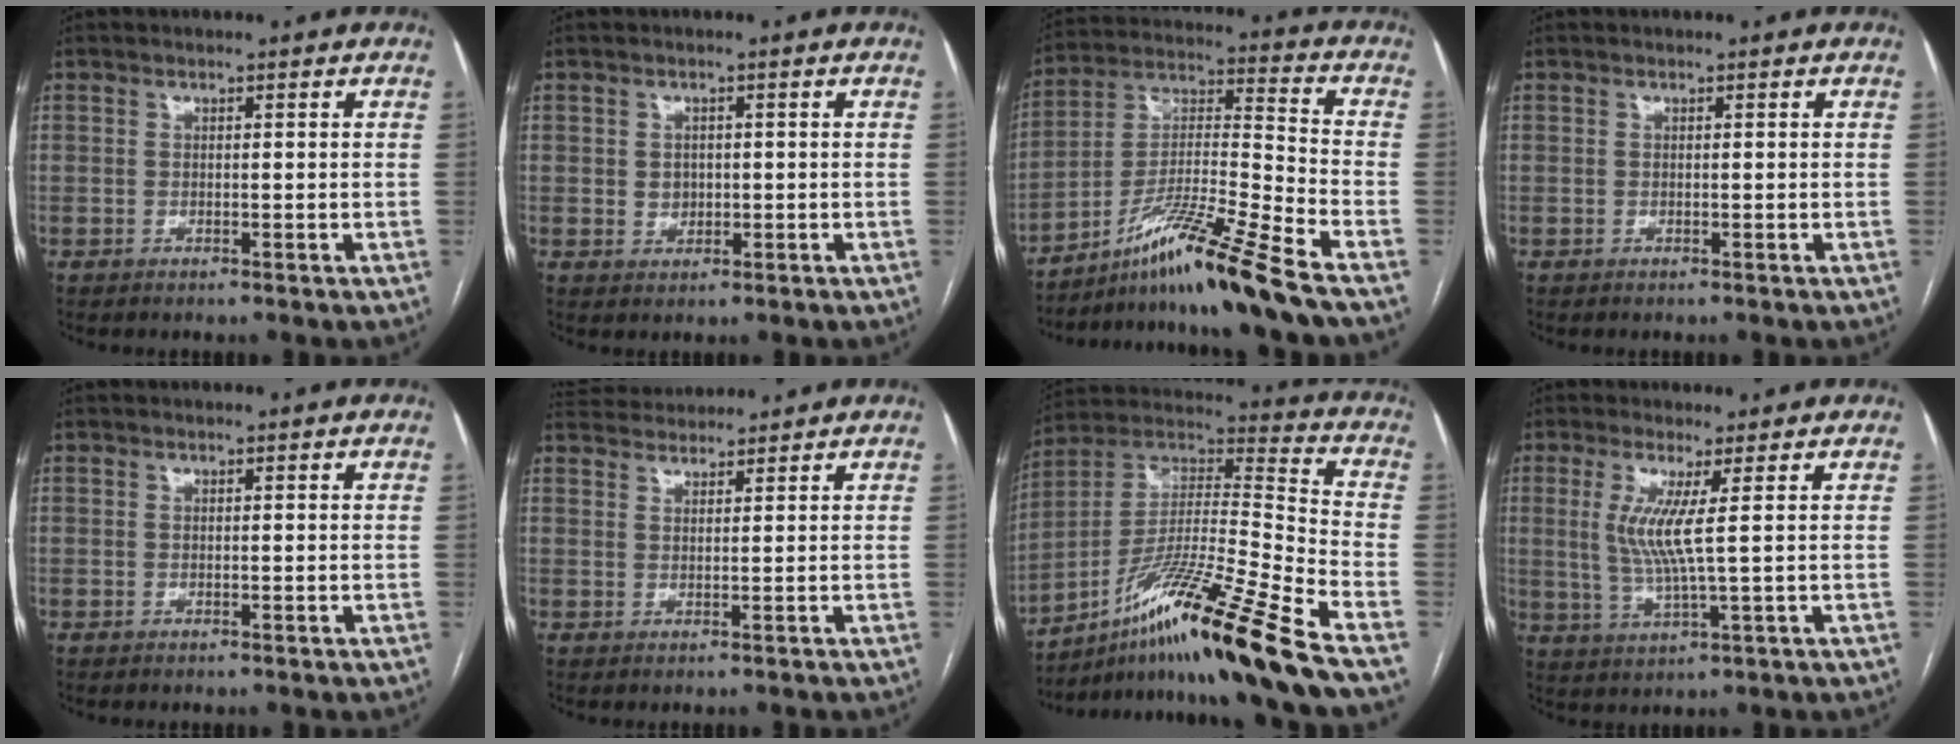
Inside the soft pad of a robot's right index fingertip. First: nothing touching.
{"total": 2.0, "force": [0.0, 1.8, 0.9], "torque": [-0.013, 0.002, 0.005]}
{"total": 15.1, "force": [-11.1, -2.2, 10.0], "torque": [-0.198, -0.007, -0.197]}
{"total": 0.0}
{"total": 0.0}
{"total": 4.6, "force": [4.5, 0.6, 0.7], "torque": [-0.020, 0.037, 0.074]}
{"total": 21.0, "force": [-14.2, -2.4, 15.3], "torque": [-0.287, -0.010, -0.253]}
{"total": 6.0, "force": [1.3, -0.5, 5.8], "torque": [-0.126, -0.006, 0.029]}